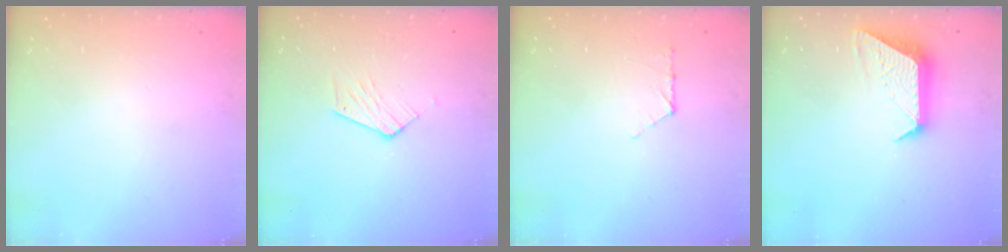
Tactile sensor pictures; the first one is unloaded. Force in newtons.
{"total": 7.0, "press": 7.0, "slide": 0.4}
{"total": 6.8, "press": 6.7, "slide": 0.6}
{"total": 10.9, "press": 10.9, "slide": 0.4}